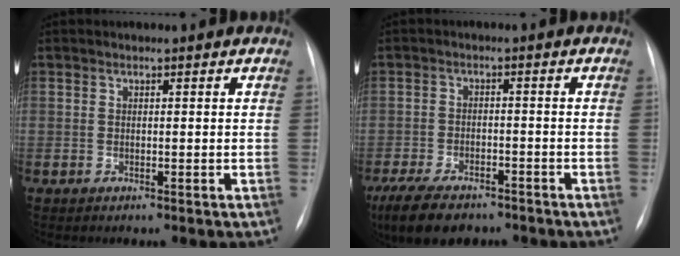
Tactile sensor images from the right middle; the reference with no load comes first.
{"total": 10.9, "force": [-8.1, 4.6, 5.6], "torque": [-0.109, -0.010, -0.125]}